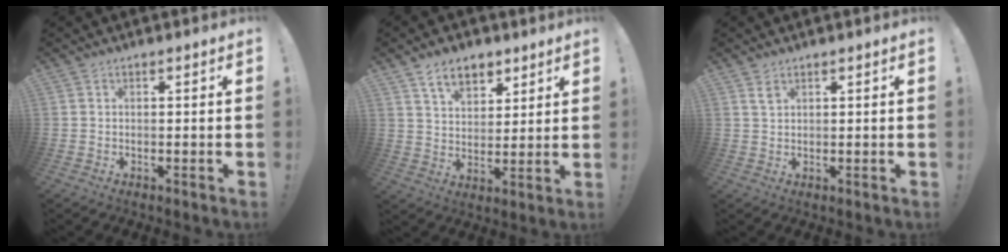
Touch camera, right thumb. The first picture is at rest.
{"total": 9.4, "force": [6.0, 5.8, 4.4], "torque": [-0.067, -0.026, 0.113]}
{"total": 2.0, "force": [1.3, 0.8, 1.4], "torque": [-0.014, -0.006, 0.021]}